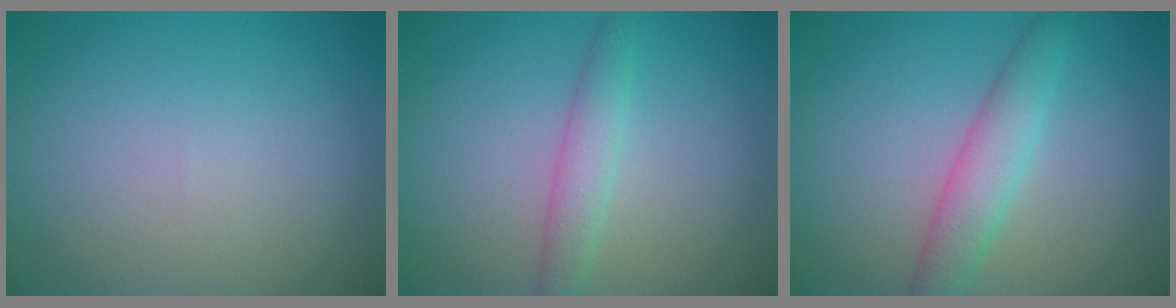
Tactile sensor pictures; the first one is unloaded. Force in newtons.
{"total": 2.2, "press": 2.2, "slide": 0.0}
{"total": 3.2, "press": 3.2, "slide": 0.1}